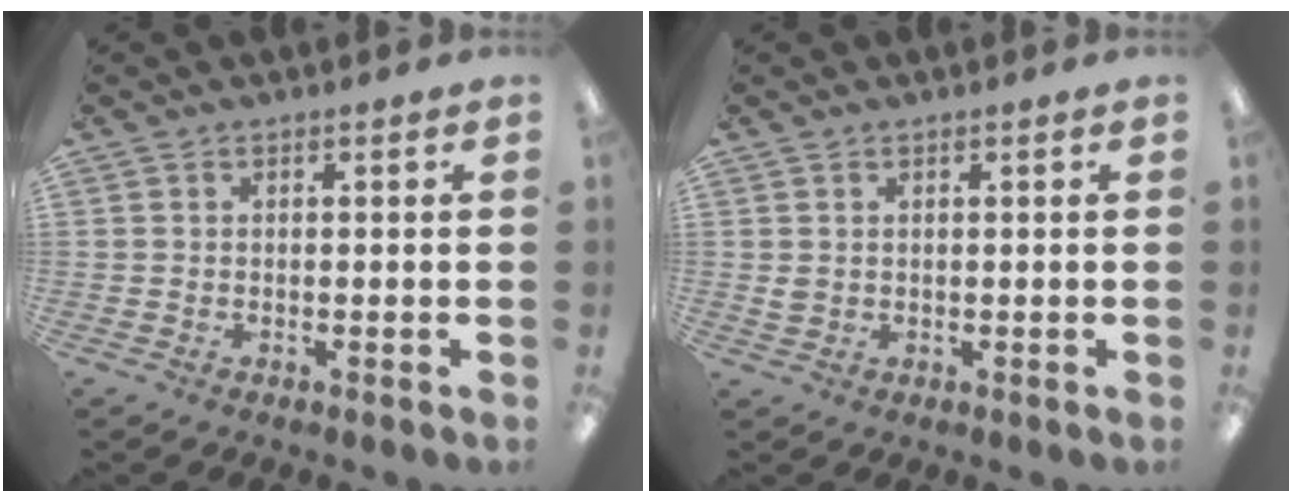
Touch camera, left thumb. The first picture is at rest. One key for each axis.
{"total": 1.5, "fx": 0.8, "fy": 1.0, "fz": 0.7, "tx": -0.015, "ty": 0.003, "tz": 0.013}